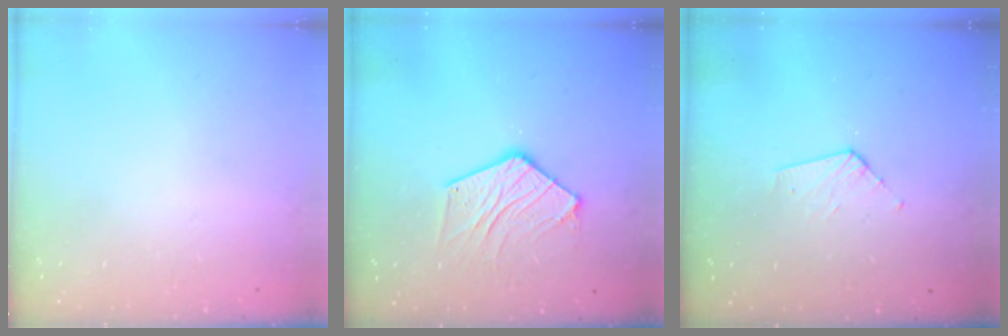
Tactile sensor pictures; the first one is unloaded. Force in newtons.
{"total": 11.9, "press": 11.8, "slide": 0.9}
{"total": 3.1, "press": 3.1, "slide": 0.3}